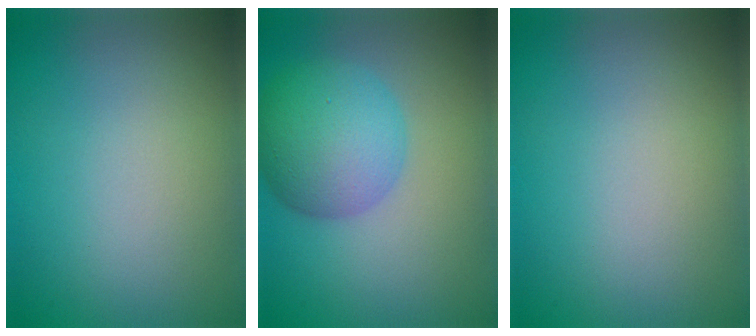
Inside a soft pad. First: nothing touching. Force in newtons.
{"total": 6.8, "press": 6.8, "slide": 0.2}
{"total": 0.0}